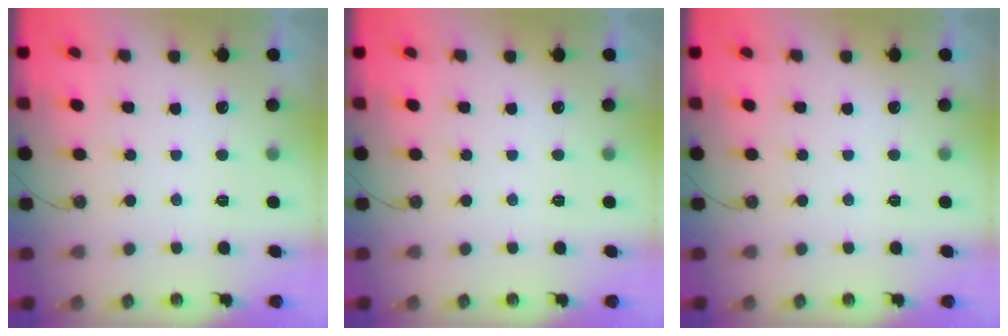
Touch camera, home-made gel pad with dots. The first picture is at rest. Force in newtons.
{"total": 0.0}
{"total": 0.0}